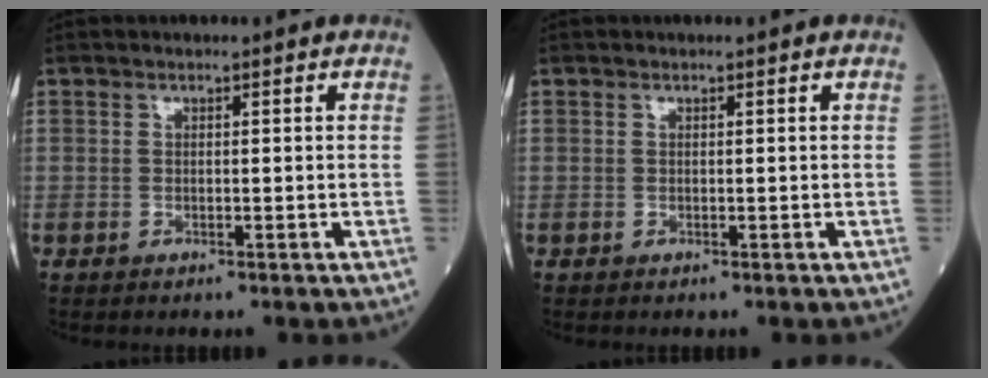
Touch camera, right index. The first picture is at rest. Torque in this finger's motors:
{"motor_torque": [-0.19, 0.14, -0.04, -0.04]}